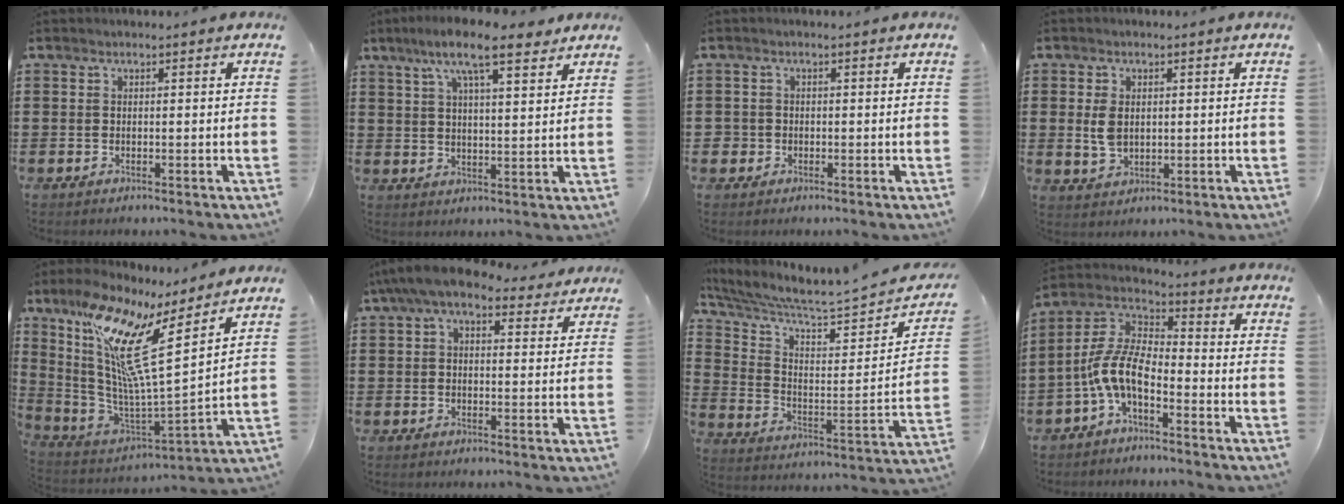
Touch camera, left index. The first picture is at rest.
{"total": 9.6, "force": [6.9, 2.1, 6.3], "torque": [-0.131, -0.003, 0.120]}
{"total": 1.6, "force": [-0.3, 1.5, 0.1], "torque": [-0.007, 0.004, -0.010]}
{"total": 3.8, "force": [0.6, 2.7, 2.6], "torque": [-0.072, 0.004, 0.005]}
{"total": 13.5, "force": [6.8, 1.7, 11.5], "torque": [-0.261, -0.047, 0.100]}
{"total": 6.8, "force": [5.3, 2.2, 3.7], "torque": [-0.089, -0.005, 0.095]}
{"total": 5.2, "force": [4.6, 0.1, 2.3], "torque": [-0.071, -0.052, 0.074]}
{"total": 8.8, "force": [-4.7, 3.5, 6.5], "torque": [-0.171, -0.014, -0.104]}